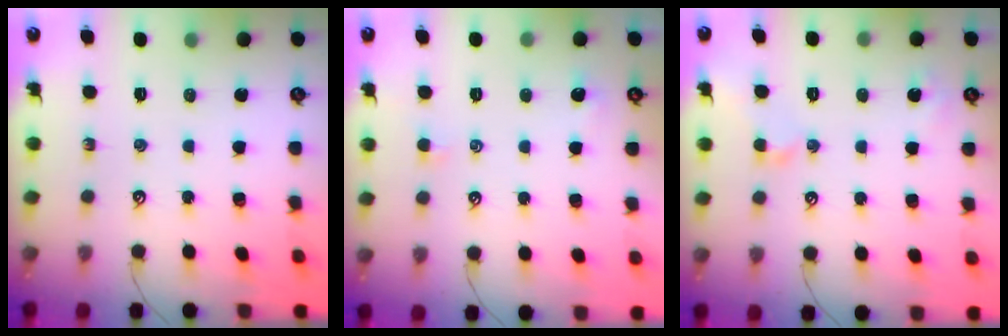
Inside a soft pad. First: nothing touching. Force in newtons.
{"total": 1.8, "press": 1.7, "slide": 0.4}
{"total": 2.3, "press": 2.3, "slide": 0.6}